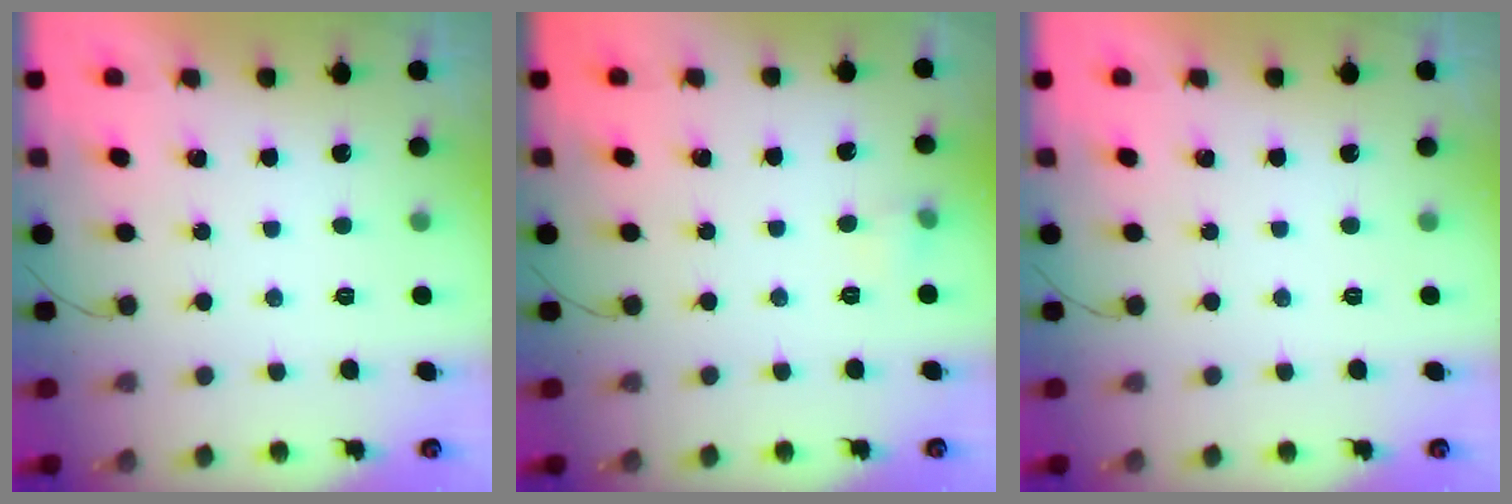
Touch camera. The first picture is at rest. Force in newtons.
{"total": 3.7, "press": 3.5, "slide": 1.0}
{"total": 0.0}